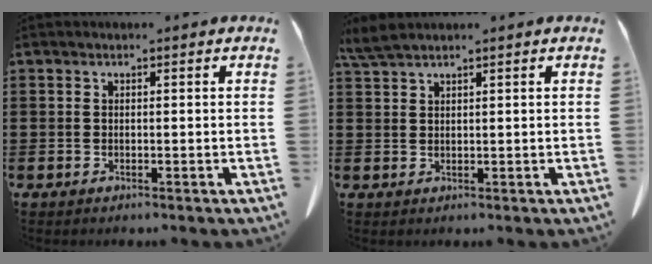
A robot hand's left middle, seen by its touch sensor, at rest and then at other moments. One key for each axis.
{"total": 2.7, "fx": 2.1, "fy": 0.2, "fz": 1.6, "tx": -0.038, "ty": -0.002, "tz": 0.041}